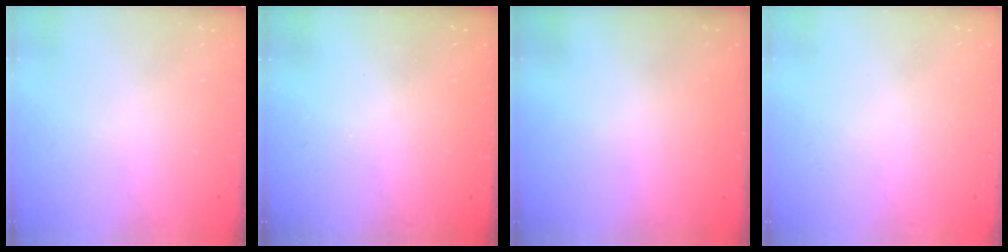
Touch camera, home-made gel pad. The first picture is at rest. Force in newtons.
{"total": 3.3, "press": 3.3, "slide": 0.1}
{"total": 2.9, "press": 2.9, "slide": 0.1}
{"total": 4.2, "press": 4.2, "slide": 0.2}